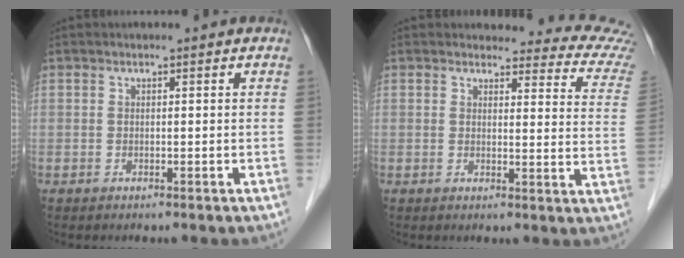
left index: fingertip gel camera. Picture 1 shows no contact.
{"total": 12.8, "force": [12.5, 2.0, 2.0], "torque": [0.014, -0.077, 0.095]}